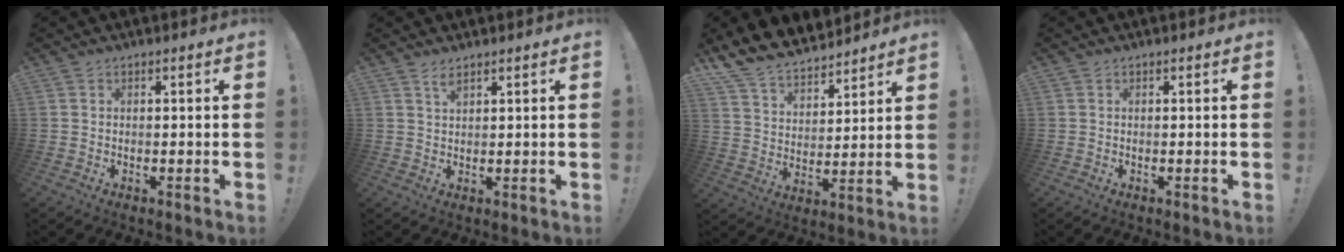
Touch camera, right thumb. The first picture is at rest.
{"total": 2.4, "force": [1.8, 0.5, 1.6], "torque": [-0.021, -0.010, 0.029]}
{"total": 11.1, "force": [10.1, 4.1, 2.3], "torque": [-0.063, -0.085, 0.191]}
{"total": 0.0}